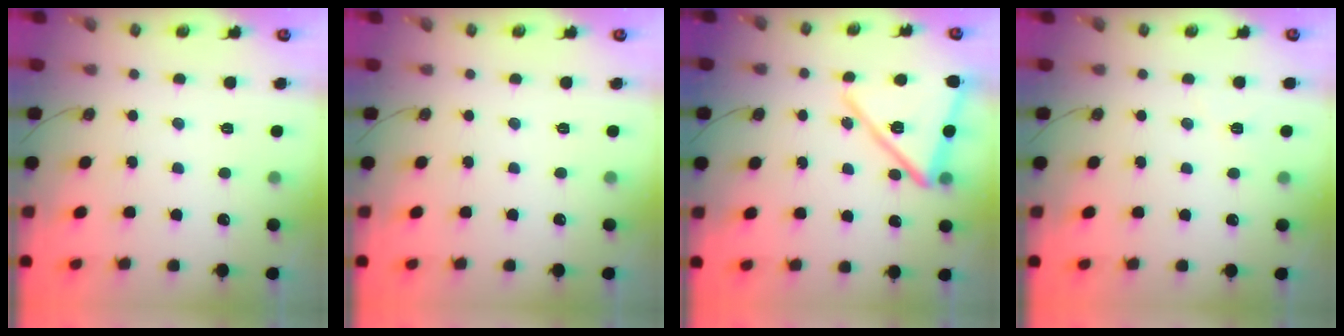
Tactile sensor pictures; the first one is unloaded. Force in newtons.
{"total": 0.0}
{"total": 16.6, "press": 16.5, "slide": 1.1}
{"total": 4.0, "press": 3.1, "slide": 2.6}